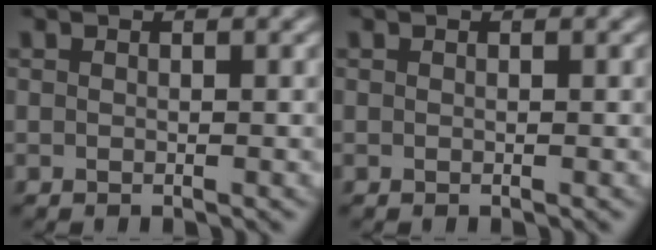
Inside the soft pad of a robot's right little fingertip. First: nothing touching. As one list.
[{"total": 0.0}]